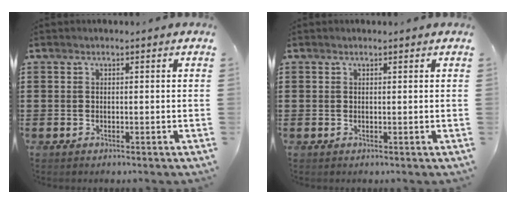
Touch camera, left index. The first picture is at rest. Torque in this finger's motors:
{"motor_torque": [2.14, 0.00, -0.27, -0.03]}